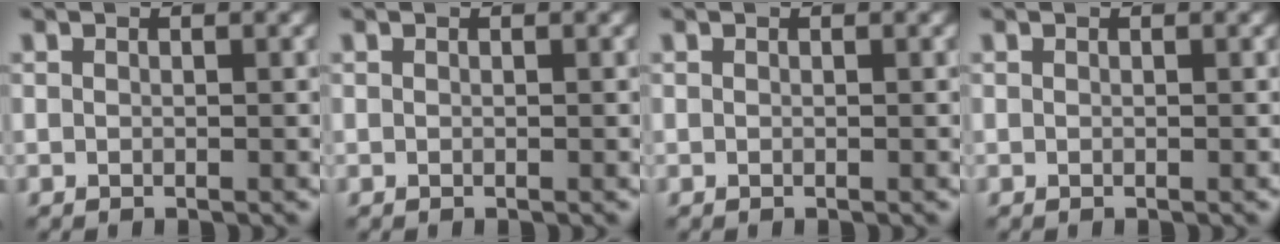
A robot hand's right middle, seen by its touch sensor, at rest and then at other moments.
{"total": 0.0}
{"total": 0.0}
{"total": 0.0}